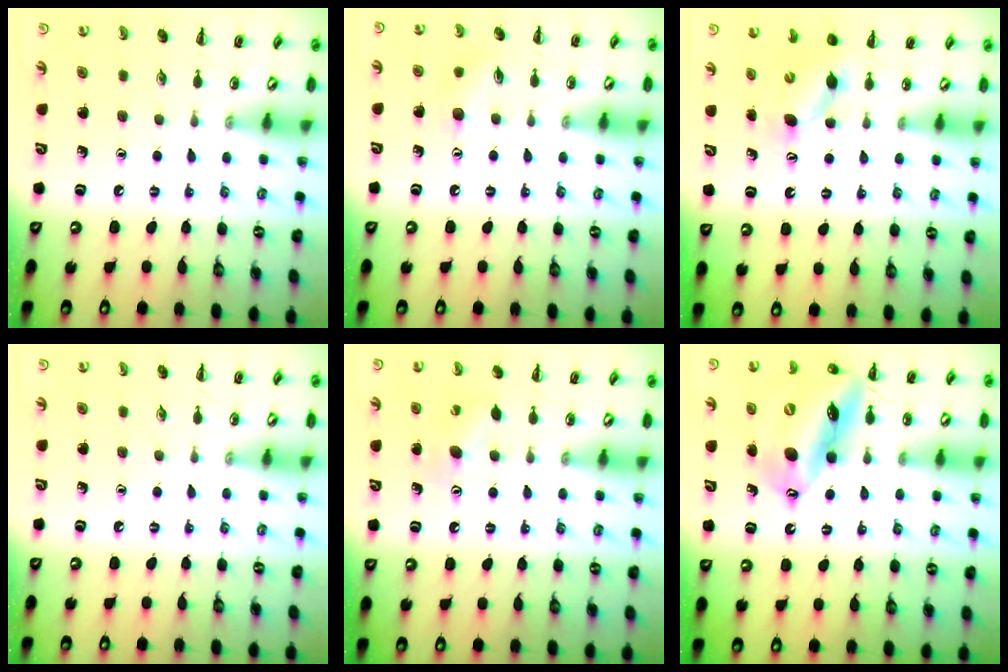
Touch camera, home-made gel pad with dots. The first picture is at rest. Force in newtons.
{"total": 7.1, "press": 7.0, "slide": 1.1}
{"total": 4.6, "press": 4.4, "slide": 1.2}
{"total": 0.0}
{"total": 6.7, "press": 6.4, "slide": 1.9}
{"total": 17.6, "press": 17.0, "slide": 4.3}